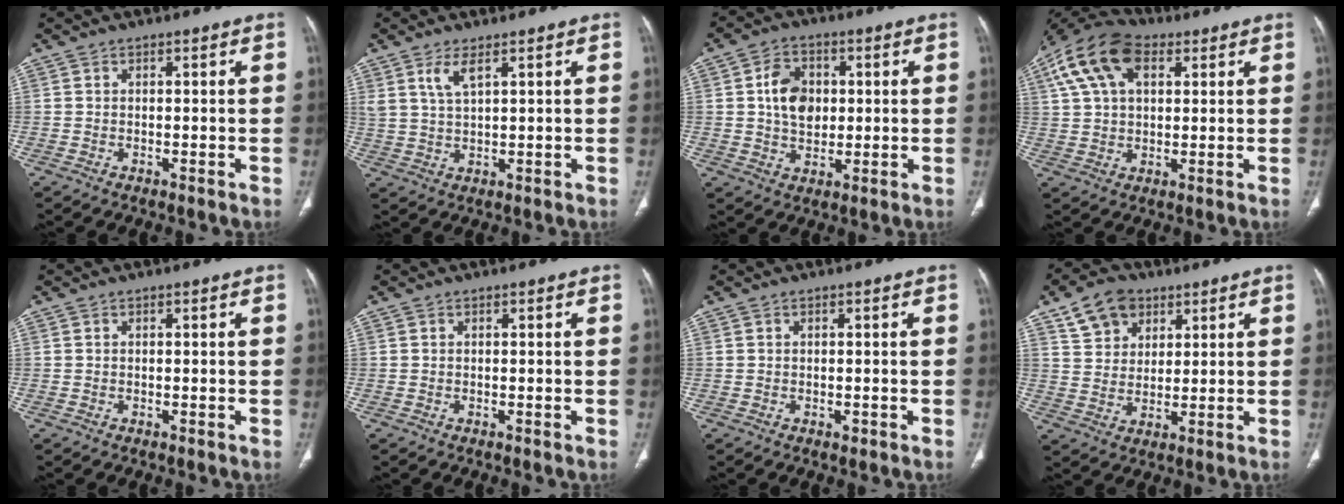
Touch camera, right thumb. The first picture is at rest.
{"total": 4.0, "force": [2.3, 1.1, 3.1], "torque": [-0.070, -0.013, 0.055]}
{"total": 8.6, "force": [1.2, 6.3, 5.6], "torque": [-0.073, -0.001, 0.021]}
{"total": 14.8, "force": [5.8, 8.7, 10.4], "torque": [-0.197, 0.020, 0.102]}
{"total": 0.0}
{"total": 0.0}
{"total": 0.8, "force": [-0.2, 0.6, 0.6], "torque": [-0.009, -0.001, 0.000]}
{"total": 9.0, "force": [5.0, 6.4, 3.9], "torque": [-0.046, -0.014, 0.095]}